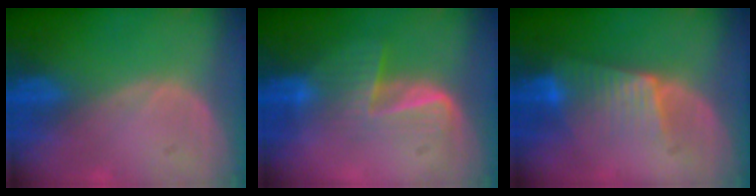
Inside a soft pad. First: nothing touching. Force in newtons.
{"total": 7.0, "press": 5.8, "slide": 3.9}
{"total": 6.5, "press": 6.1, "slide": 2.4}